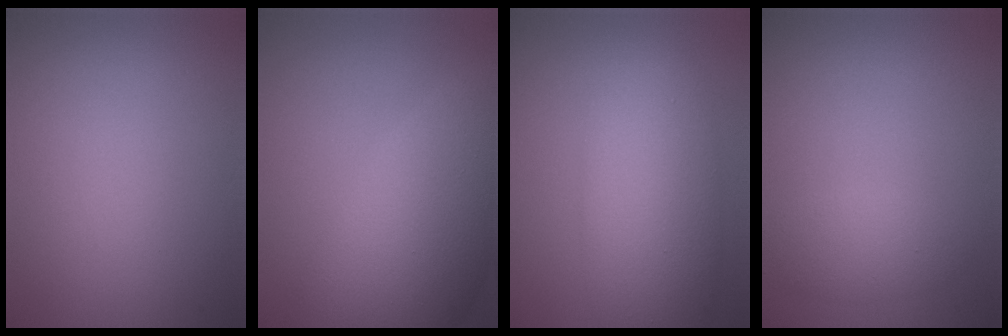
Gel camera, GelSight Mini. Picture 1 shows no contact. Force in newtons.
{"total": 10.1, "press": 10.1, "slide": 0.3}
{"total": 7.2, "press": 7.2, "slide": 0.2}
{"total": 2.0, "press": 2.0, "slide": 0.1}